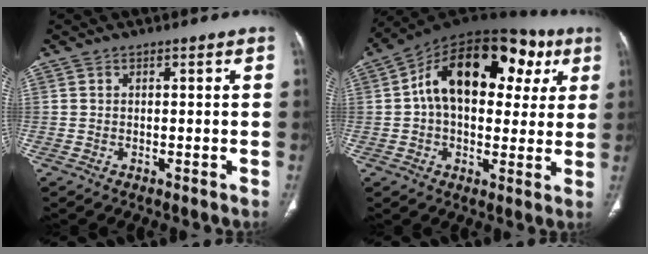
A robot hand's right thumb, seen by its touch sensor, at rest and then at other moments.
{"total": 23.9, "force": [6.4, 14.2, 18.1], "torque": [-0.240, 0.035, 0.088]}